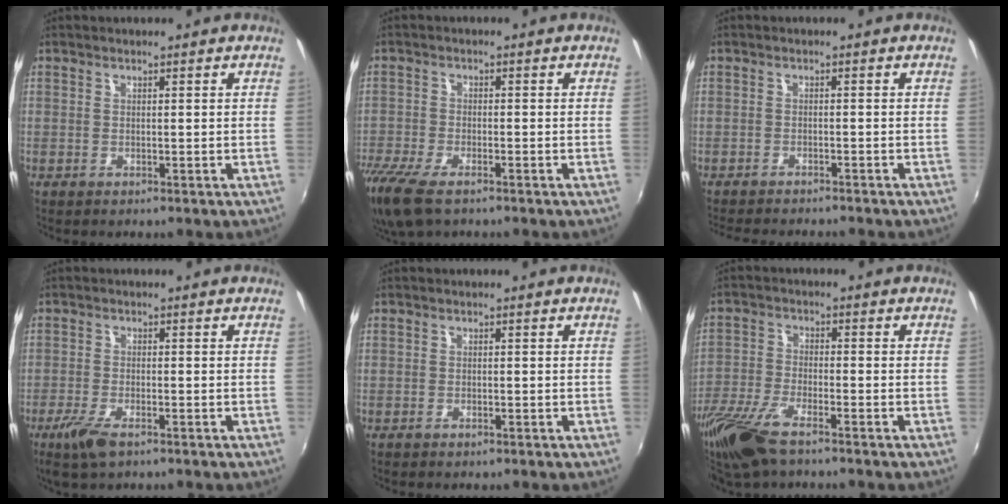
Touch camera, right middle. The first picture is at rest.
{"total": 11.7, "force": [-8.4, 4.3, 6.9], "torque": [-0.172, -0.052, -0.157]}
{"total": 7.4, "force": [-6.8, 0.9, 2.8], "torque": [-0.065, -0.018, -0.104]}
{"total": 5.5, "force": [-3.6, 1.7, 3.8], "torque": [-0.097, -0.016, -0.070]}
{"total": 0.7, "force": [-0.5, 0.5, 0.0], "torque": [-0.002, -0.002, -0.011]}
{"total": 10.8, "force": [-7.8, 2.9, 6.9], "torque": [-0.165, -0.030, -0.159]}